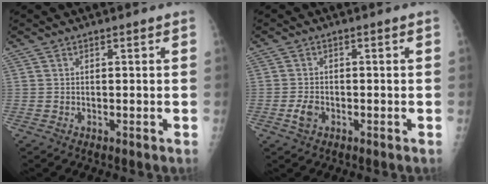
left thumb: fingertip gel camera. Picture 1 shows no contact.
{"total": 2.7, "force": [-1.1, 1.7, 1.8], "torque": [-0.038, 0.008, -0.020]}